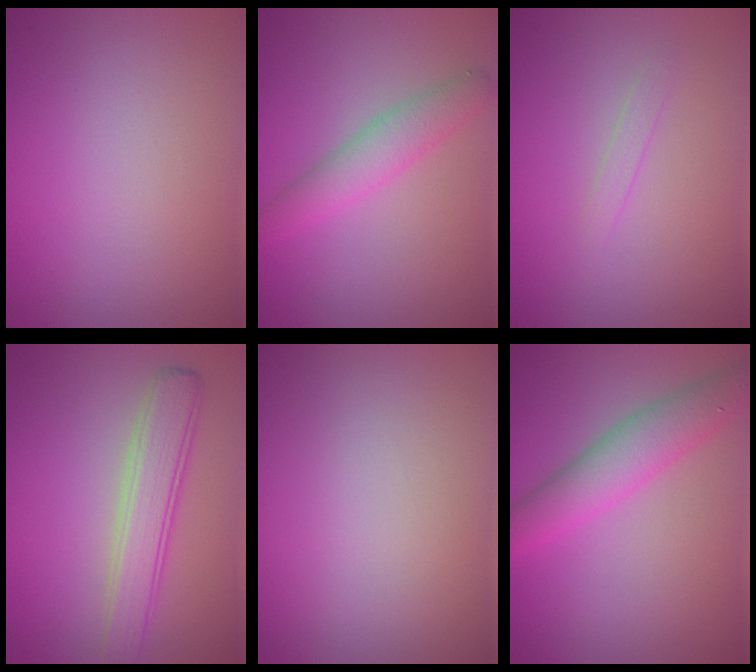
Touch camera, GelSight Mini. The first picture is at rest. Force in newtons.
{"total": 2.8, "press": 2.8, "slide": 0.1}
{"total": 0.8, "press": 0.8, "slide": 0.1}
{"total": 3.9, "press": 3.9, "slide": 0.3}
{"total": 0.0}
{"total": 4.4, "press": 4.4, "slide": 0.1}